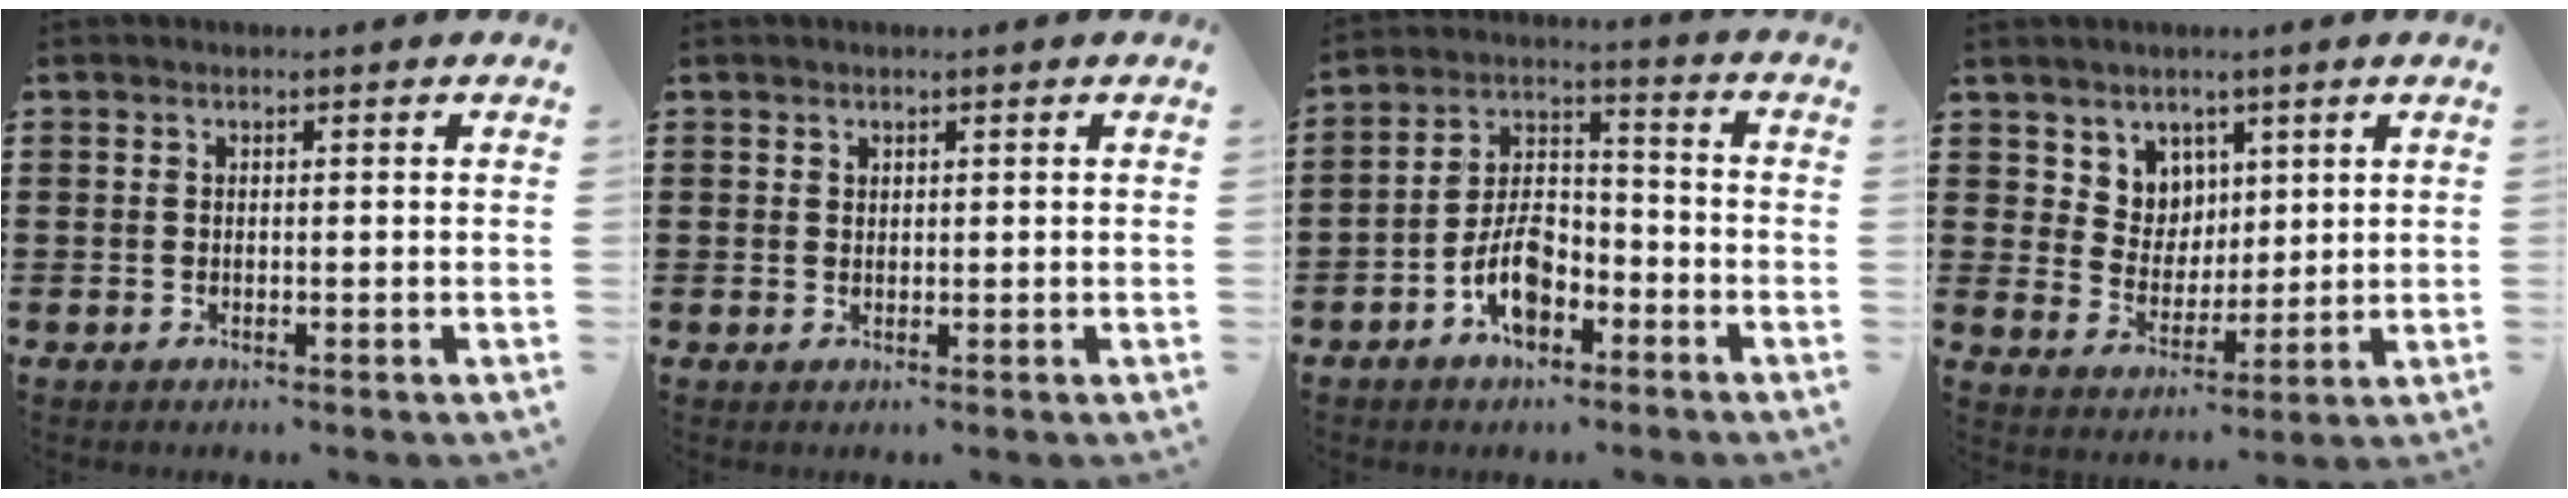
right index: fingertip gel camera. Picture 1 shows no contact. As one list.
[{"total": 0.8, "force": [0.6, 0.5, 0.1], "torque": [-0.003, 0.001, 0.012]}, {"total": 7.6, "force": [-4.0, 4.1, 5.1], "torque": [-0.109, 0.012, -0.076]}, {"total": 5.9, "force": [3.8, 4.6, -0.1], "torque": [-0.031, -0.004, 0.072]}]